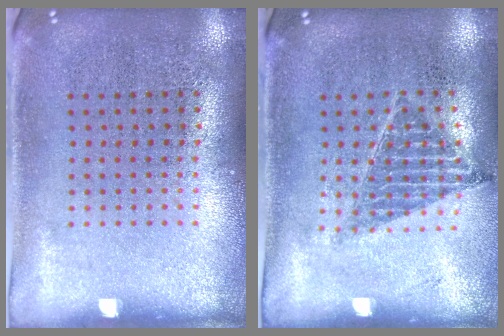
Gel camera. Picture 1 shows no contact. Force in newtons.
{"total": 0.9, "press": 0.9, "slide": 0.2}